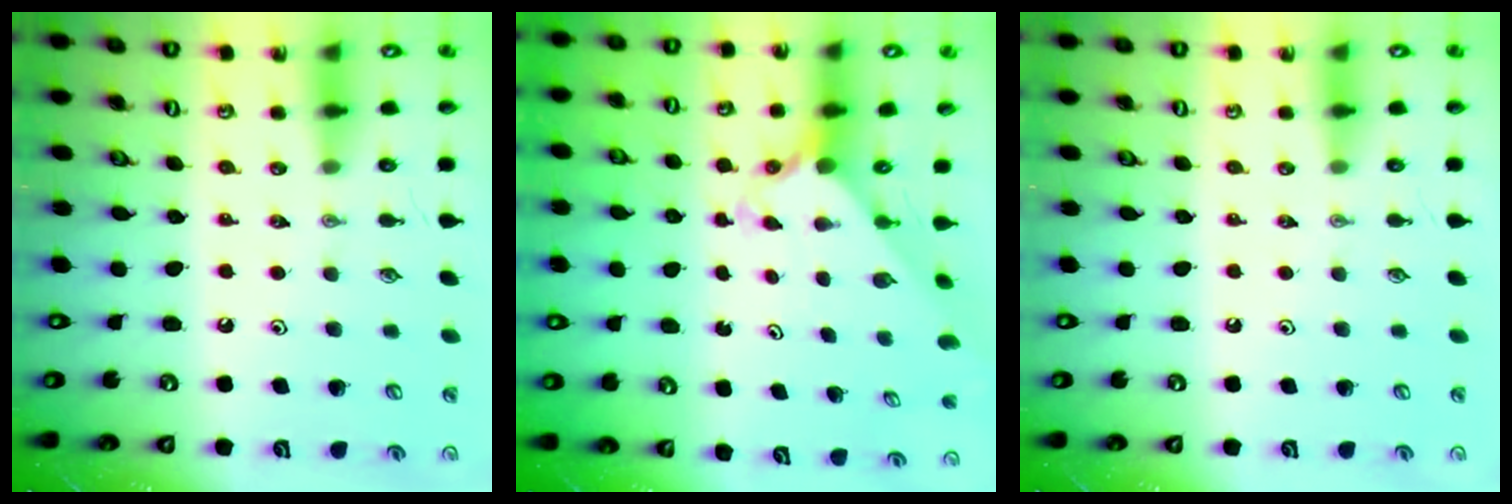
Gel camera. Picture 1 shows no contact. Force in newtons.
{"total": 2.0, "press": 2.0, "slide": 0.2}
{"total": 0.0}